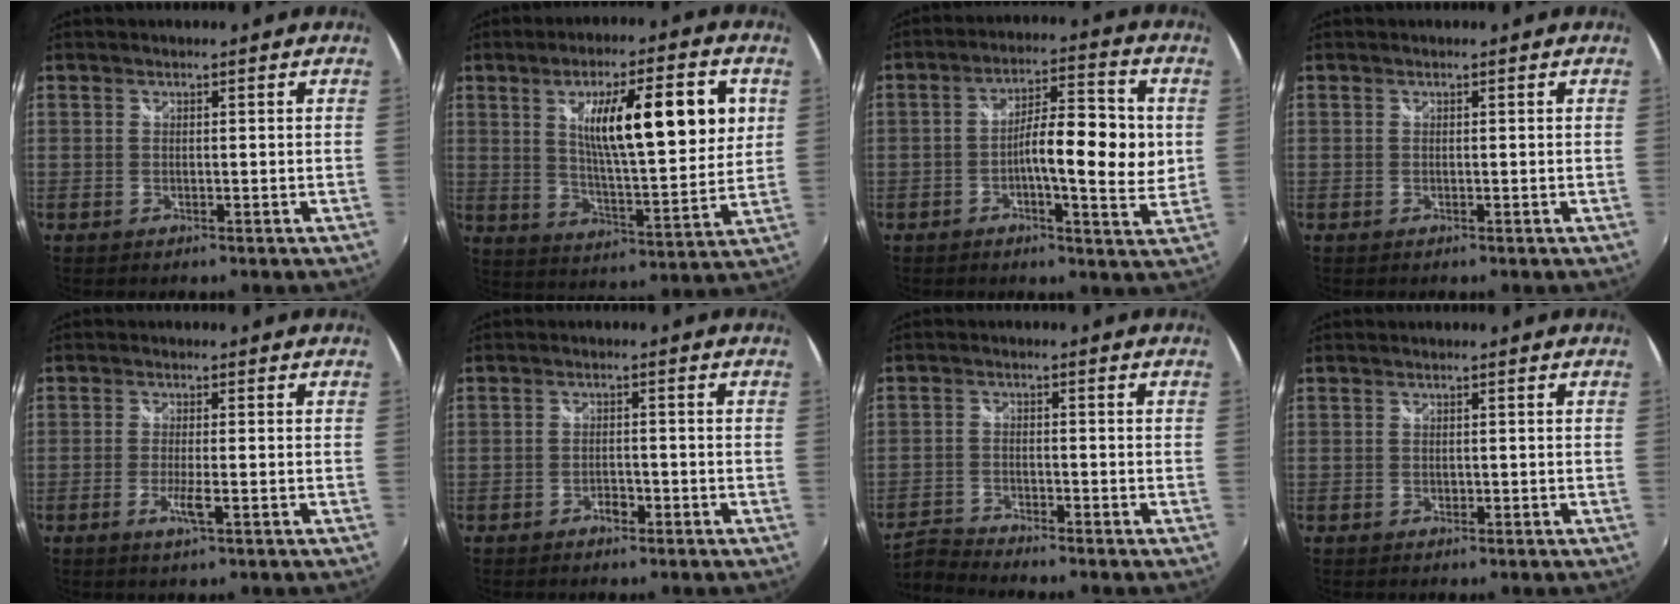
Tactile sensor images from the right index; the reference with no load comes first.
{"total": 18.1, "force": [5.5, 4.1, 16.8], "torque": [-0.262, 0.004, 0.087]}
{"total": 11.9, "force": [-0.2, 2.8, 11.5], "torque": [-0.181, 0.010, -0.008]}
{"total": 0.0}
{"total": 3.1, "force": [-1.3, -0.1, 2.8], "torque": [-0.059, -0.008, -0.026]}
{"total": 2.1, "force": [-1.6, 1.1, 1.0], "torque": [-0.020, 0.000, -0.026]}
{"total": 4.8, "force": [-4.8, -0.2, 0.3], "torque": [-0.023, -0.005, -0.106]}
{"total": 0.0}